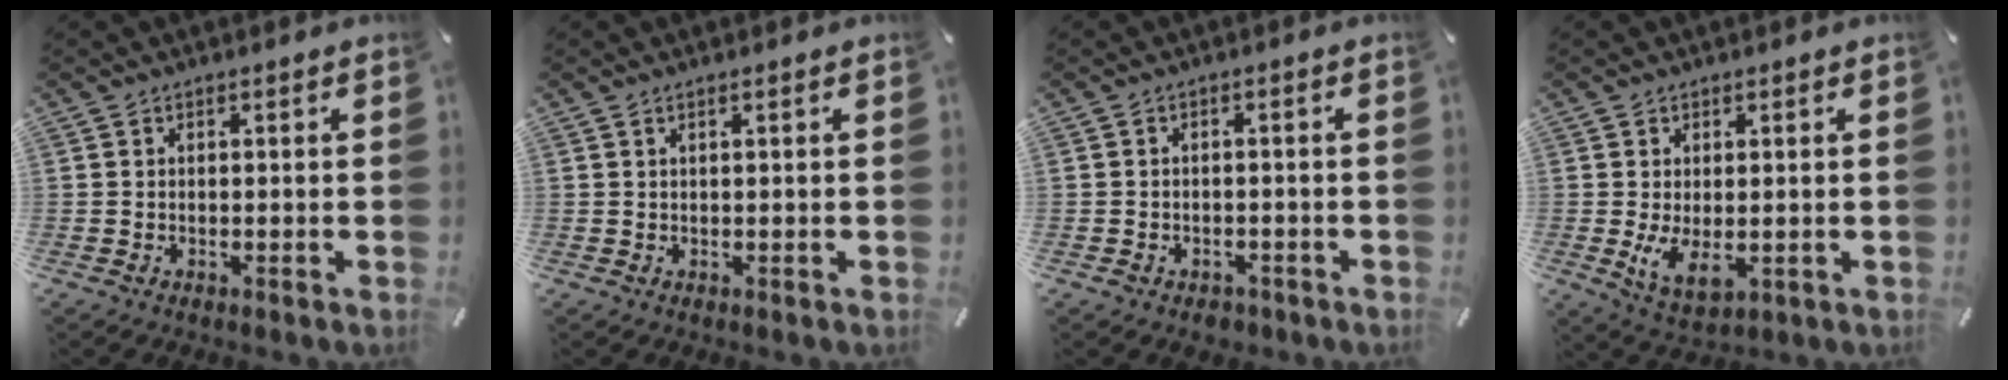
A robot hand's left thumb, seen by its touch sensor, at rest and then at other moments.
{"total": 0.7, "force": [0.4, 0.0, 0.6], "torque": [-0.012, -0.001, 0.006]}
{"total": 2.1, "force": [-1.3, 1.4, 0.8], "torque": [-0.015, 0.005, -0.025]}
{"total": 6.5, "force": [-0.1, 3.6, 5.4], "torque": [-0.113, -0.016, -0.004]}